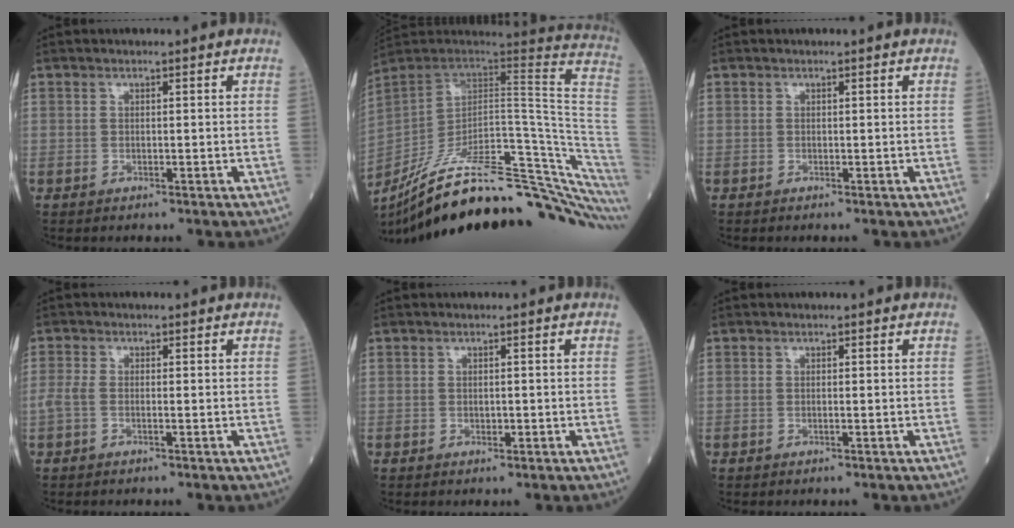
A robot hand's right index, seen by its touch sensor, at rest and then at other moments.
{"total": 30.1, "force": [-21.9, 4.0, 20.3], "torque": [-0.195, -0.006, -0.319]}
{"total": 0.0}
{"total": 2.0, "force": [-0.6, 0.6, 1.8], "torque": [-0.047, 0.007, -0.013]}
{"total": 0.9, "force": [-0.2, 0.4, 0.8], "torque": [-0.014, -0.001, -0.001]}
{"total": 0.0}